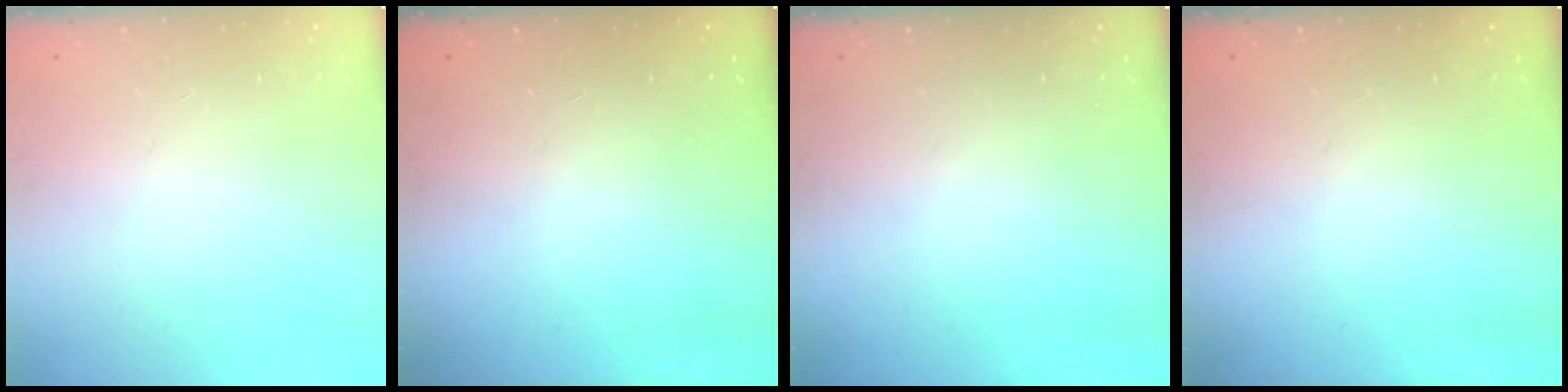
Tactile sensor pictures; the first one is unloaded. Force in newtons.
{"total": 0.0}
{"total": 0.0}
{"total": 0.0}